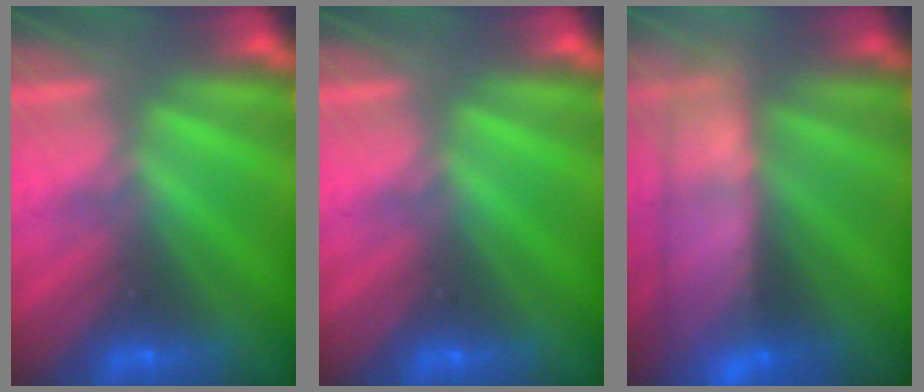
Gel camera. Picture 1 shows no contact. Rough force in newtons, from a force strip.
{"total": 0.0}
{"total": 7.4}